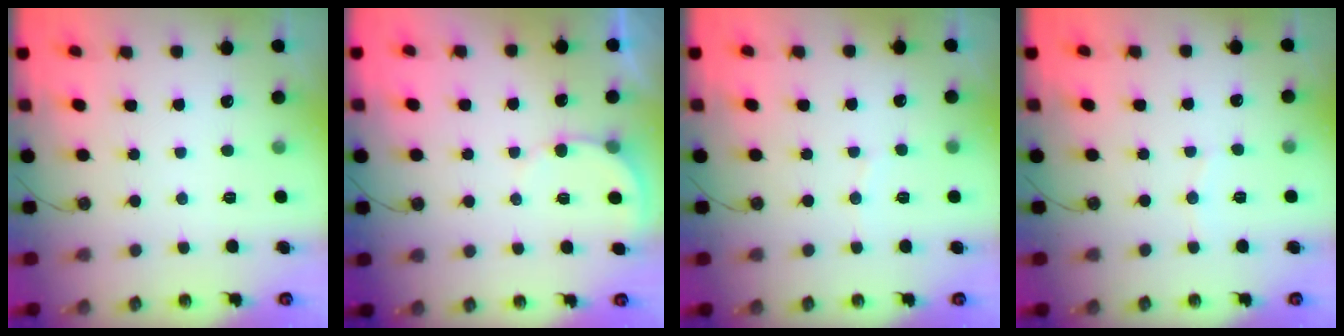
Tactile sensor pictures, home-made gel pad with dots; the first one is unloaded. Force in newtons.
{"total": 4.3, "press": 4.3, "slide": 0.3}
{"total": 3.0, "press": 3.0, "slide": 0.4}
{"total": 3.1, "press": 3.1, "slide": 0.2}